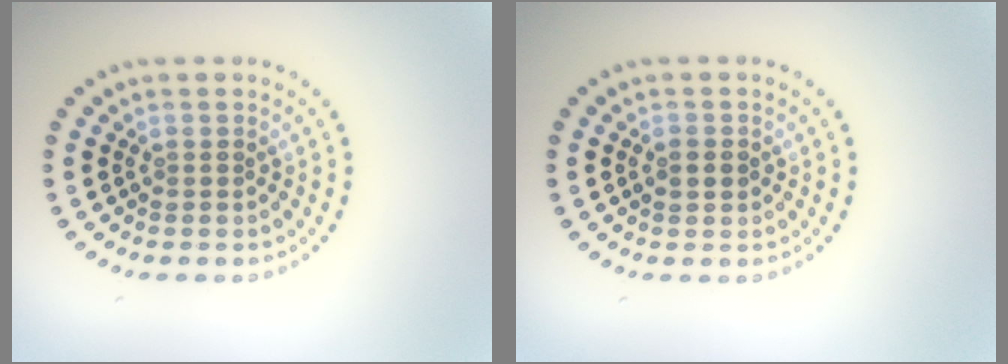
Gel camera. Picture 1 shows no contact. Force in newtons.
{"total": 1.2, "press": 1.2, "slide": 0.2}